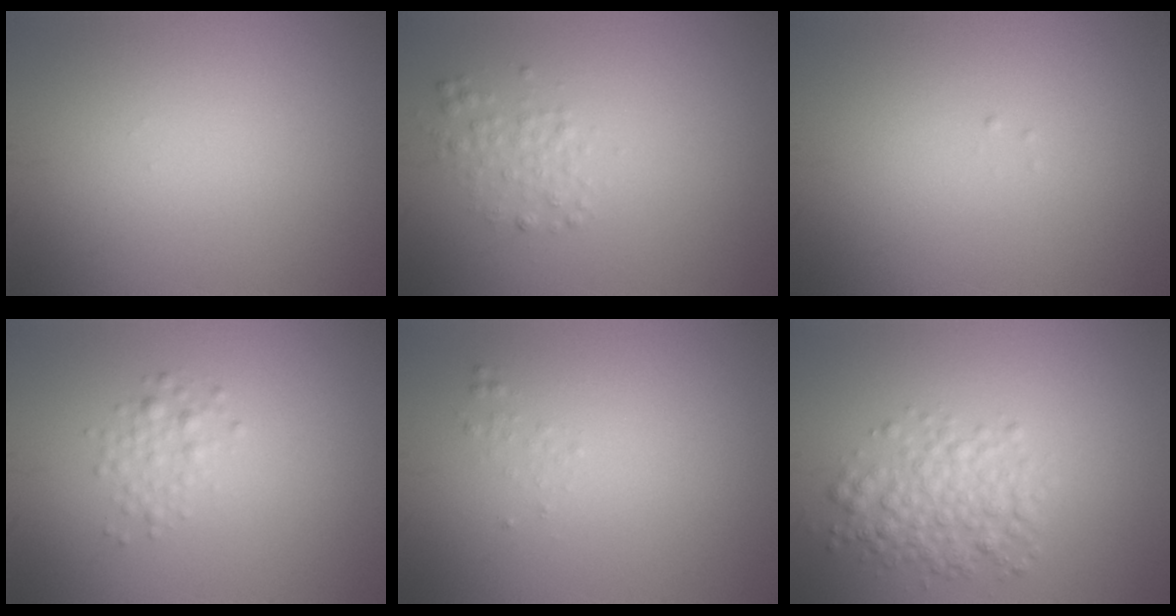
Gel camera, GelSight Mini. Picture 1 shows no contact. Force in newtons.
{"total": 1.6, "press": 1.6, "slide": 0.0}
{"total": 0.0}
{"total": 1.5, "press": 1.5, "slide": 0.0}
{"total": 0.6, "press": 0.6, "slide": 0.1}
{"total": 3.8, "press": 3.8, "slide": 0.1}